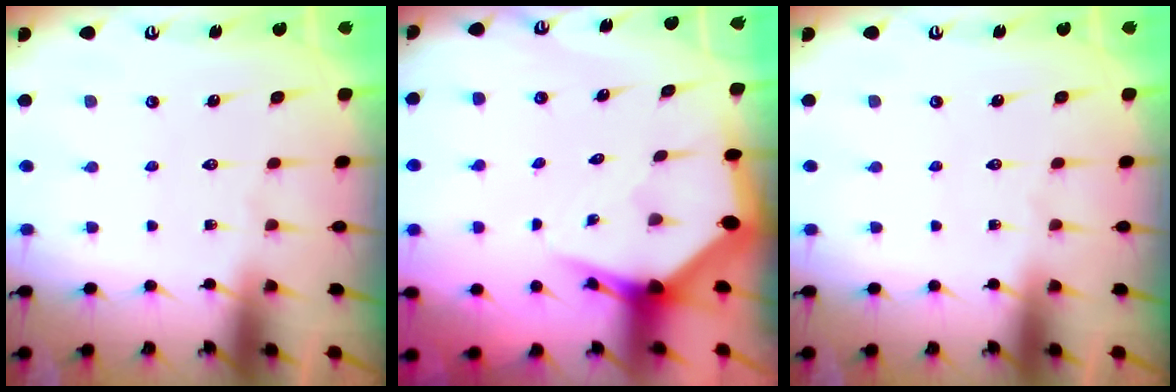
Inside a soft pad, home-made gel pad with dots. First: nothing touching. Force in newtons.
{"total": 3.9, "press": 3.9, "slide": 0.5}
{"total": 0.0}